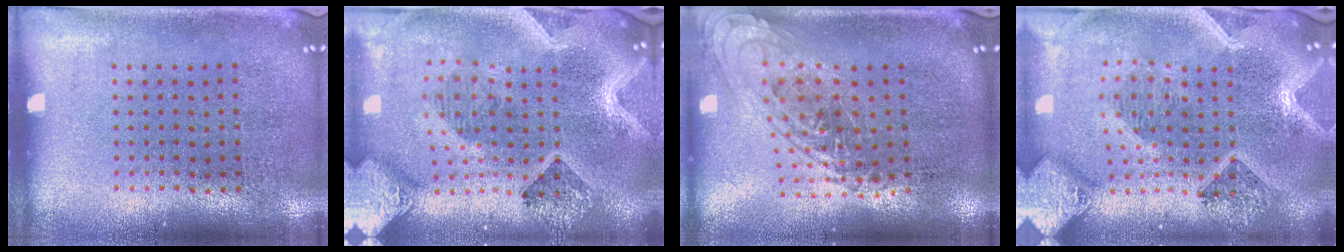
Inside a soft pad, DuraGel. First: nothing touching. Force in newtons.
{"total": 4.2, "press": 3.2, "slide": 2.6}
{"total": 1.1, "press": 1.0, "slide": 0.4}
{"total": 3.8, "press": 3.0, "slide": 2.3}